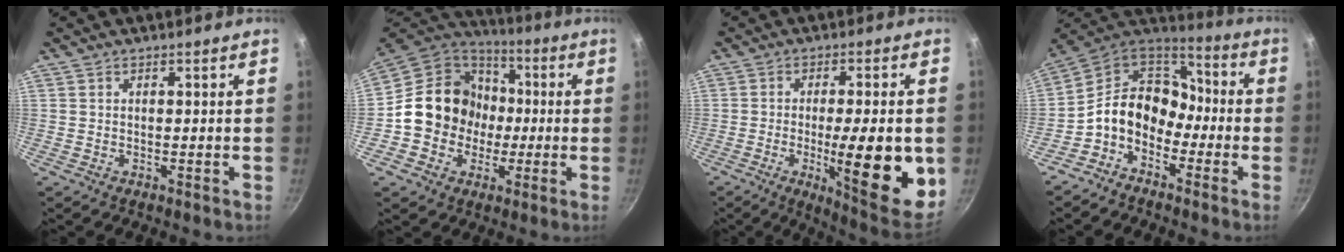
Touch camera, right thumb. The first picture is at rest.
{"total": 16.7, "force": [-1.2, 15.0, 7.3], "torque": [-0.092, 0.037, -0.028]}
{"total": 18.0, "force": [-3.0, 4.1, 17.2], "torque": [-0.227, -0.009, -0.040]}
{"total": 13.4, "force": [-4.1, 10.2, 7.7], "torque": [-0.107, 0.063, -0.106]}